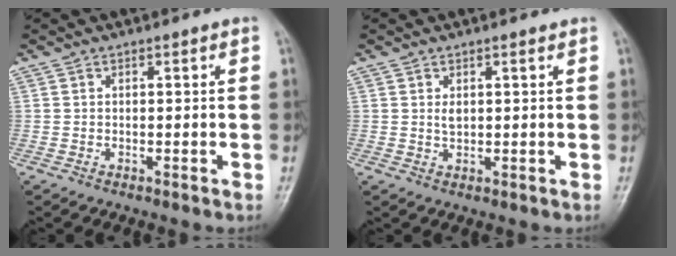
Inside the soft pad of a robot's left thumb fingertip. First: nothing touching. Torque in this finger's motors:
{"motor_torque": [0.24, 0.02, 0.48, -0.17, 0.00]}